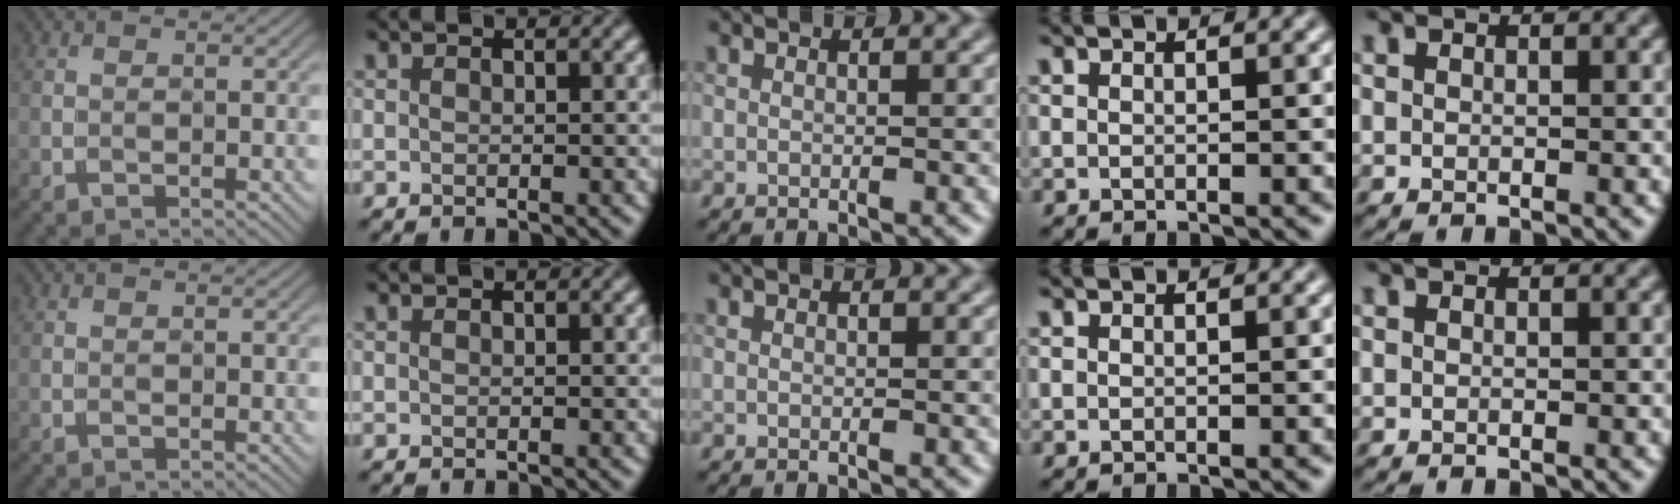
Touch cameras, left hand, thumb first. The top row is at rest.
{}